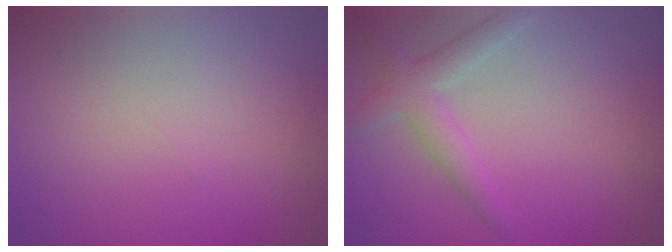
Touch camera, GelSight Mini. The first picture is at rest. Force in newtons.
{"total": 3.1, "press": 3.1, "slide": 0.1}